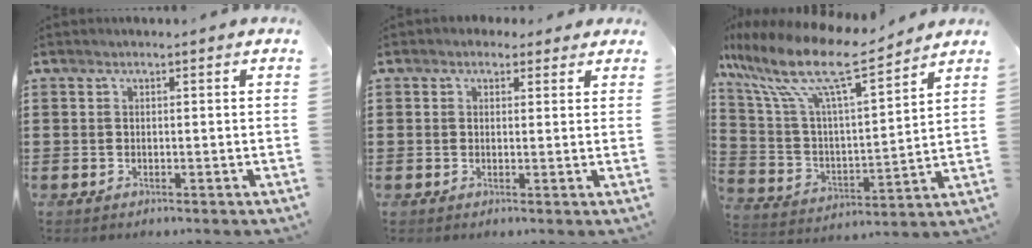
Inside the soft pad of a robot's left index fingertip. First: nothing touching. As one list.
[{"total": 2.0, "force": [1.3, 1.4, 0.4], "torque": [-0.005, 0.007, 0.022]}, {"total": 12.7, "force": [9.2, 2.4, 8.4], "torque": [-0.200, -0.049, 0.154]}]